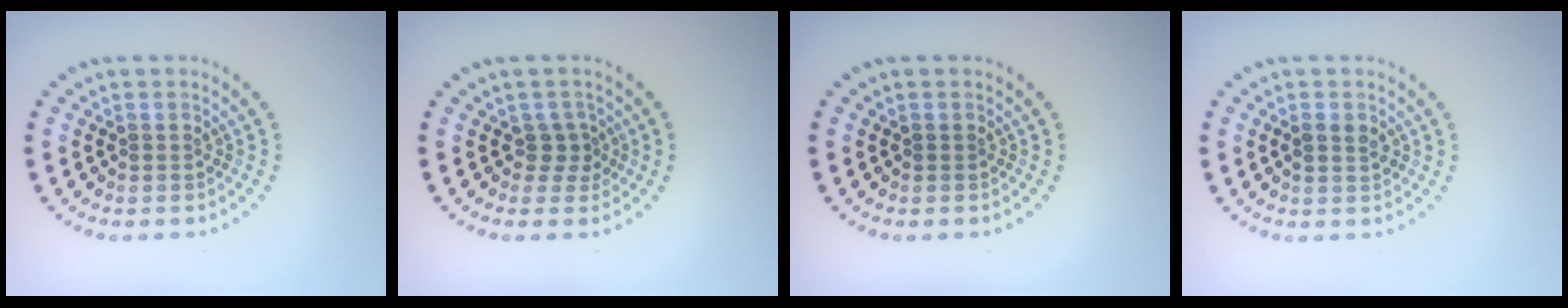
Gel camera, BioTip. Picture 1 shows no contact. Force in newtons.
{"total": 1.9, "press": 1.3, "slide": 1.3}
{"total": 0.0}
{"total": 1.5, "press": 1.5, "slide": 0.2}